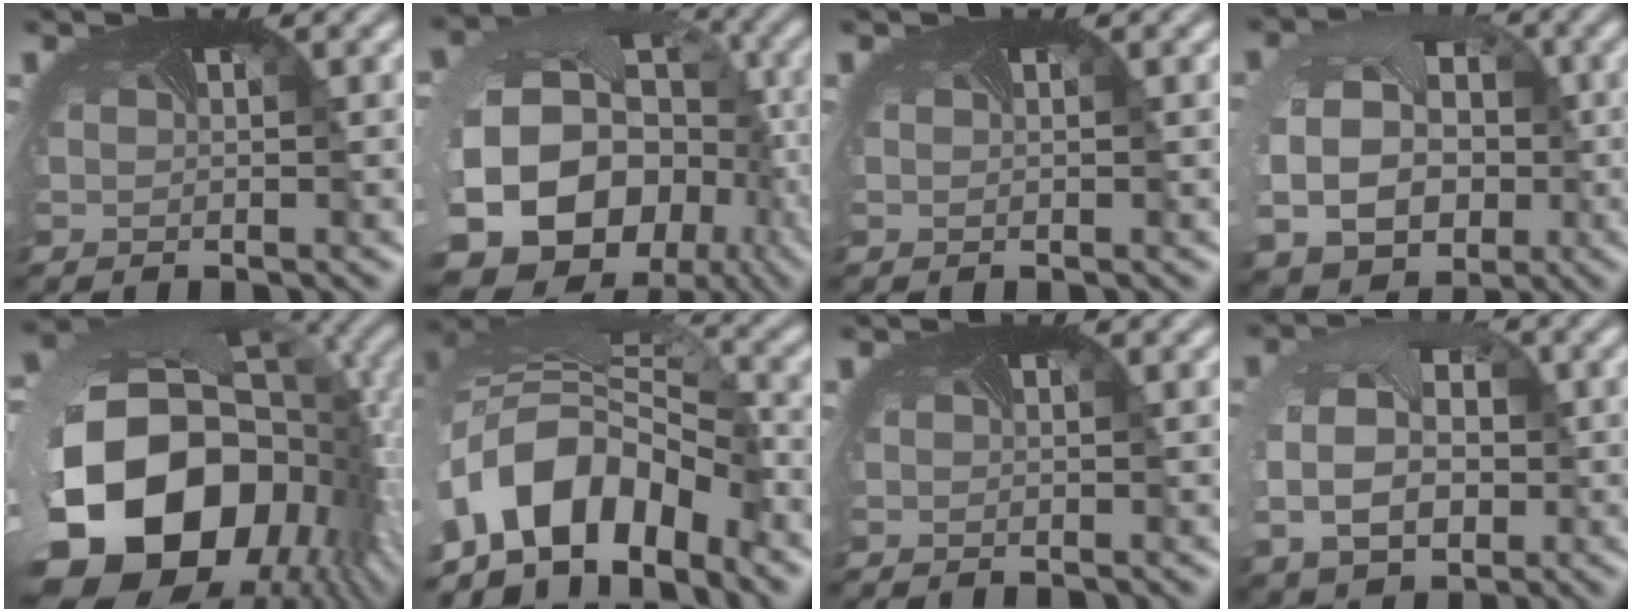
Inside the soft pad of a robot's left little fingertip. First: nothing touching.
{"total": 22.9, "force": [-8.2, 18.6, 10.5], "torque": [-0.207, -0.074, -0.144]}
{"total": 0.0}
{"total": 11.4, "force": [-1.2, 9.7, 5.8], "torque": [-0.116, -0.034, -0.024]}
{"total": 20.5, "force": [-5.9, 14.5, 13.1], "torque": [-0.311, -0.104, -0.063]}
{"total": 9.5, "force": [-5.2, 5.7, 5.6], "torque": [-0.117, -0.009, -0.091]}
{"total": 0.0}
{"total": 8.2, "force": [-0.1, 6.2, 5.3], "torque": [-0.116, -0.017, 0.016]}